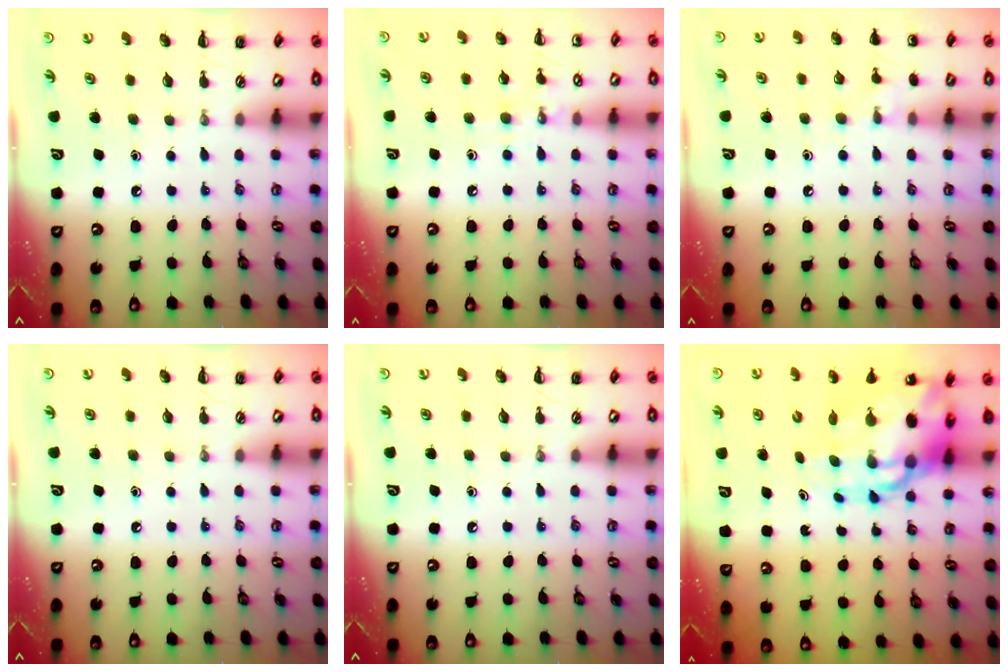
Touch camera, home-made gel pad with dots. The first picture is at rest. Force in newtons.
{"total": 7.4, "press": 7.3, "slide": 1.7}
{"total": 9.0, "press": 8.8, "slide": 1.7}
{"total": 0.0}
{"total": 0.0}
{"total": 14.4, "press": 13.9, "slide": 4.0}